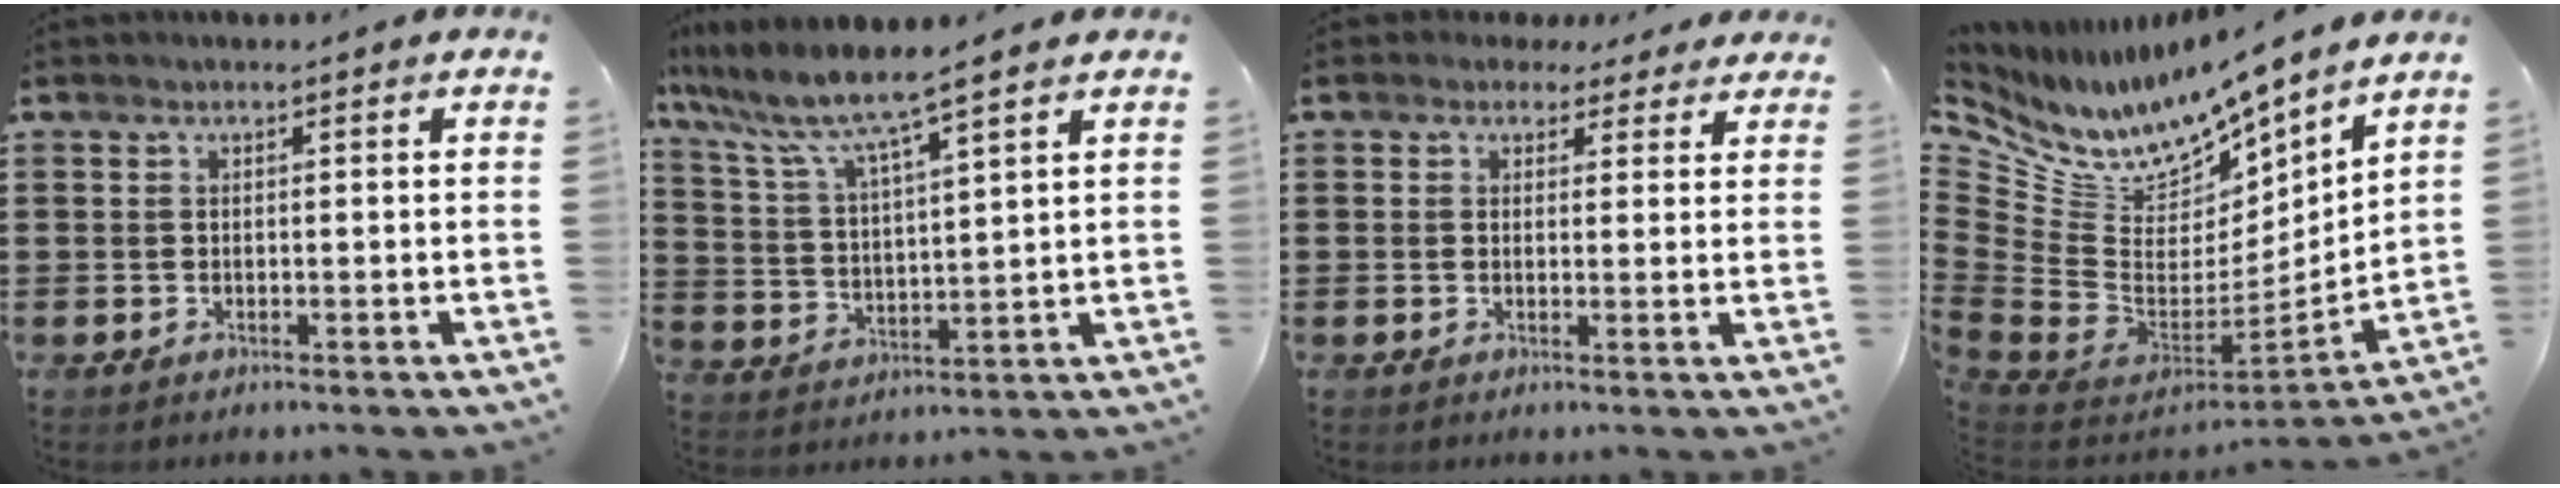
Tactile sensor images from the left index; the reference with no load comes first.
{"total": 6.5, "force": [5.6, -0.1, 3.4], "torque": [-0.092, -0.037, 0.089]}
{"total": 2.7, "force": [2.0, 1.7, 0.7], "torque": [-0.015, 0.003, 0.035]}
{"total": 9.2, "force": [8.5, 3.1, 1.8], "torque": [-0.097, -0.094, 0.147]}